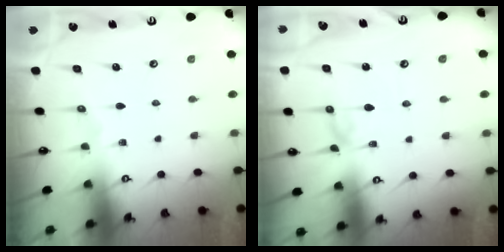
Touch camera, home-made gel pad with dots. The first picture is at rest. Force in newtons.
{"total": 1.6, "press": 1.6, "slide": 0.0}